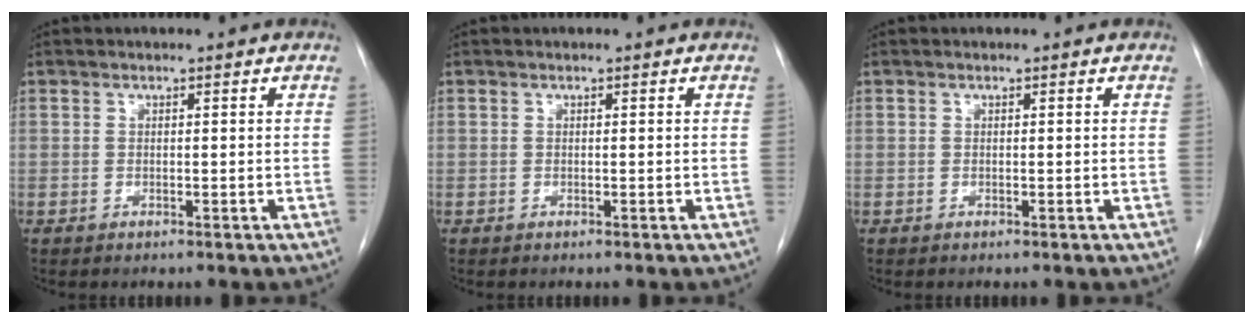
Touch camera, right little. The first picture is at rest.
{"total": 0.0}
{"total": 0.0}